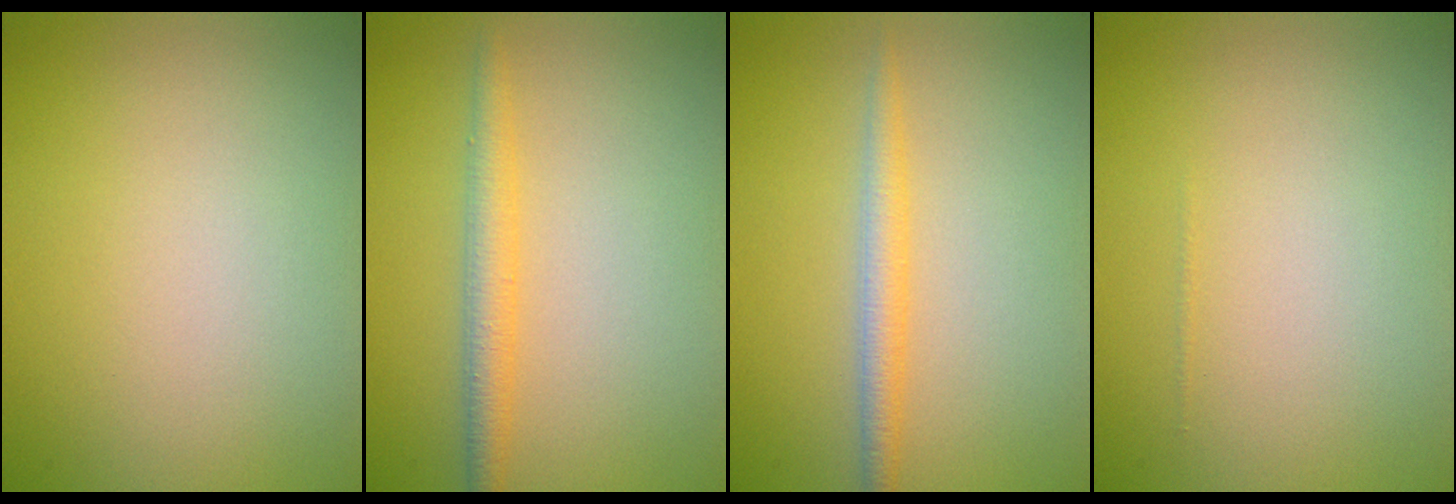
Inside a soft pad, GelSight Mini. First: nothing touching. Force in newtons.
{"total": 2.4, "press": 2.4, "slide": 0.2}
{"total": 2.2, "press": 2.2, "slide": 0.1}
{"total": 0.0}